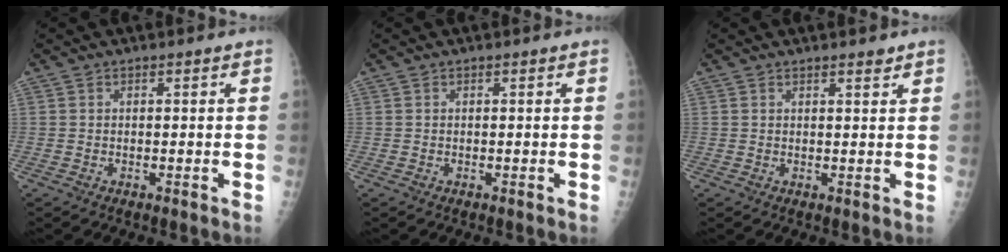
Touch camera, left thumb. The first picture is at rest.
{"total": 0.0}
{"total": 1.6, "force": [1.3, 0.4, 0.8], "torque": [-0.009, -0.009, 0.019]}